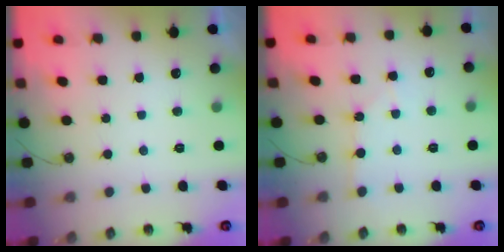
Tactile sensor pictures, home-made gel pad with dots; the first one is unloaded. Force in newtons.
{"total": 3.8, "press": 3.8, "slide": 0.5}